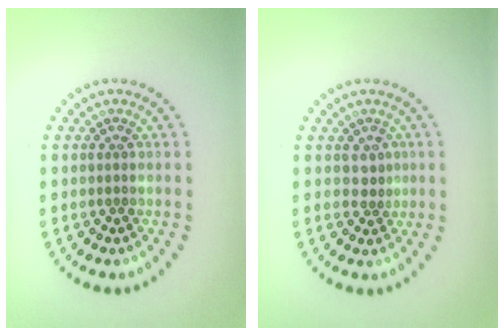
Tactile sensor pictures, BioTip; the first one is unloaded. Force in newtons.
{"total": 1.1, "press": 0.8, "slide": 0.8}